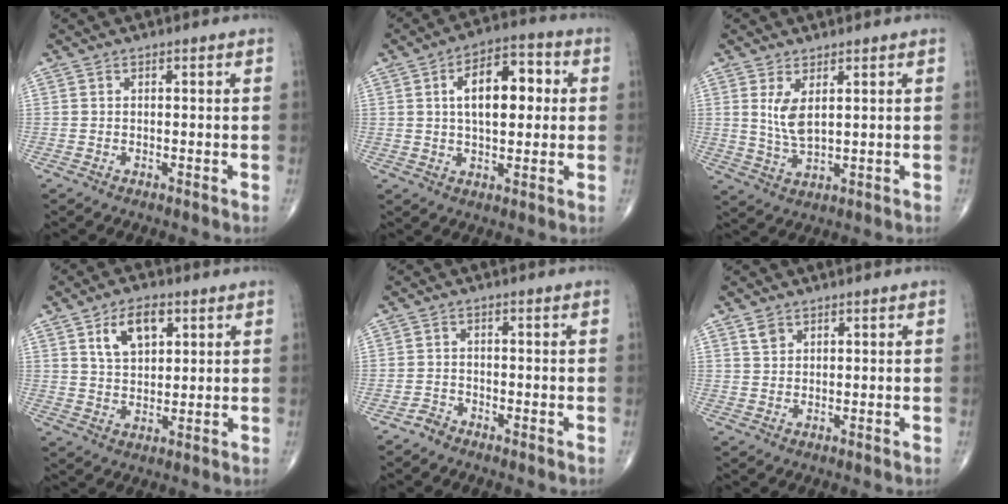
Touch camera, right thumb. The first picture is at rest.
{"total": 12.1, "force": [2.2, 6.2, 10.2], "torque": [-0.137, 0.016, 0.029]}
{"total": 5.1, "force": [1.8, 2.0, 4.4], "torque": [-0.086, -0.018, 0.046]}
{"total": 8.1, "force": [3.6, 4.5, 5.7], "torque": [-0.079, -0.012, 0.065]}
{"total": 1.6, "force": [-1.5, 0.6, -0.1], "torque": [0.006, 0.000, -0.033]}
{"total": 2.1, "force": [1.3, 1.4, 0.8], "torque": [-0.006, -0.004, 0.025]}